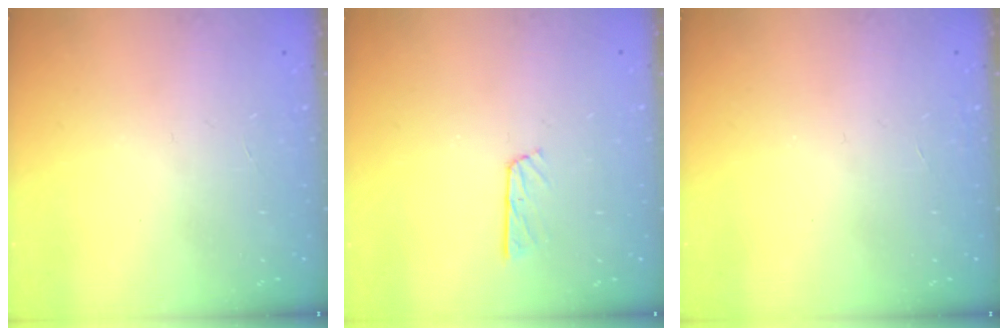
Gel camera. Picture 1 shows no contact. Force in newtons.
{"total": 4.3, "press": 4.3, "slide": 0.5}
{"total": 0.0}